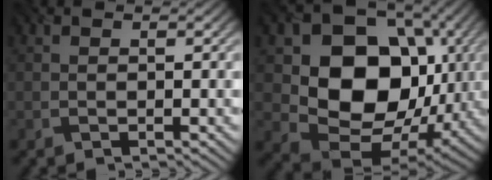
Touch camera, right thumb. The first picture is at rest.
{"total": 15.3, "force": [1.8, 11.9, 9.5], "torque": [-0.156, -0.021, 0.034]}